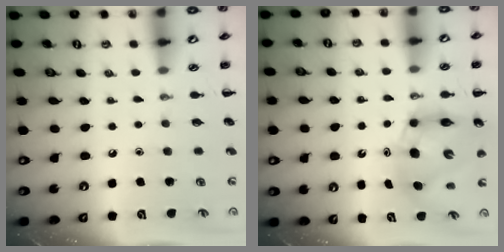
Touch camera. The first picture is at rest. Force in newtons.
{"total": 9.4, "press": 9.0, "slide": 2.7}